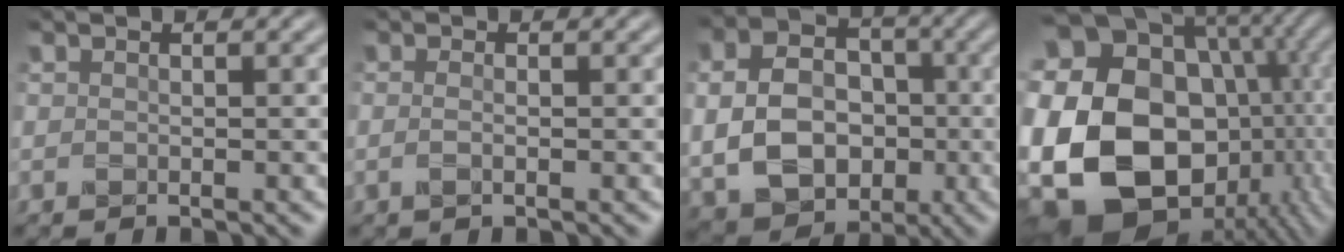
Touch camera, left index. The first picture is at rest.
{"total": 1.1, "force": [0.0, 0.5, 1.0], "torque": [-0.012, -0.001, -0.009]}
{"total": 8.8, "force": [-0.5, 6.7, 5.6], "torque": [-0.104, 0.003, -0.014]}
{"total": 24.3, "force": [-1.1, 19.5, 14.5], "torque": [-0.306, -0.019, -0.038]}